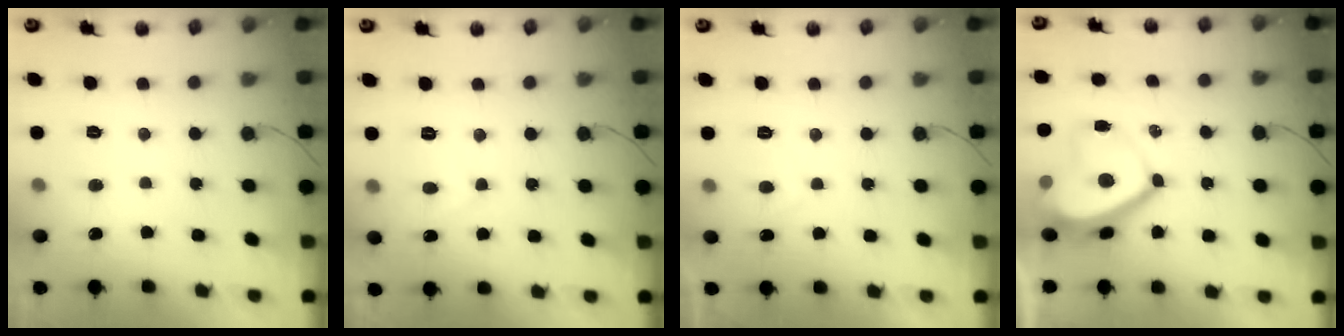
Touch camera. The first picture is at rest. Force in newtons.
{"total": 4.7, "press": 4.7, "slide": 0.3}
{"total": 1.5, "press": 1.3, "slide": 0.7}
{"total": 9.8, "press": 9.7, "slide": 1.2}